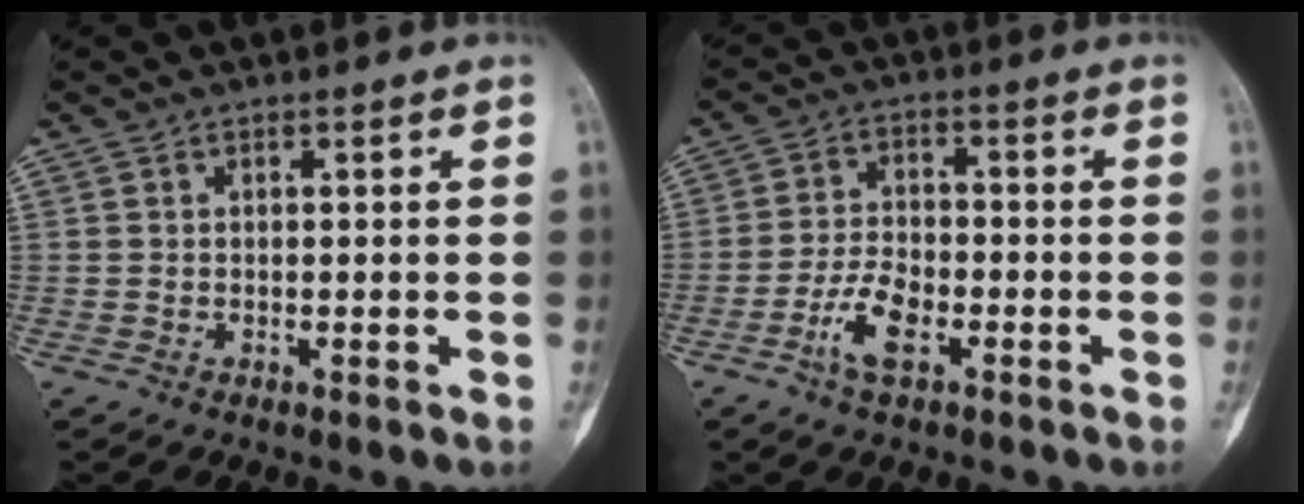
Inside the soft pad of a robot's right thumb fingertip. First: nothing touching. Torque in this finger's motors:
{"motor_torque": [0.23, 0.98, -0.09, 0.09, 0.02]}